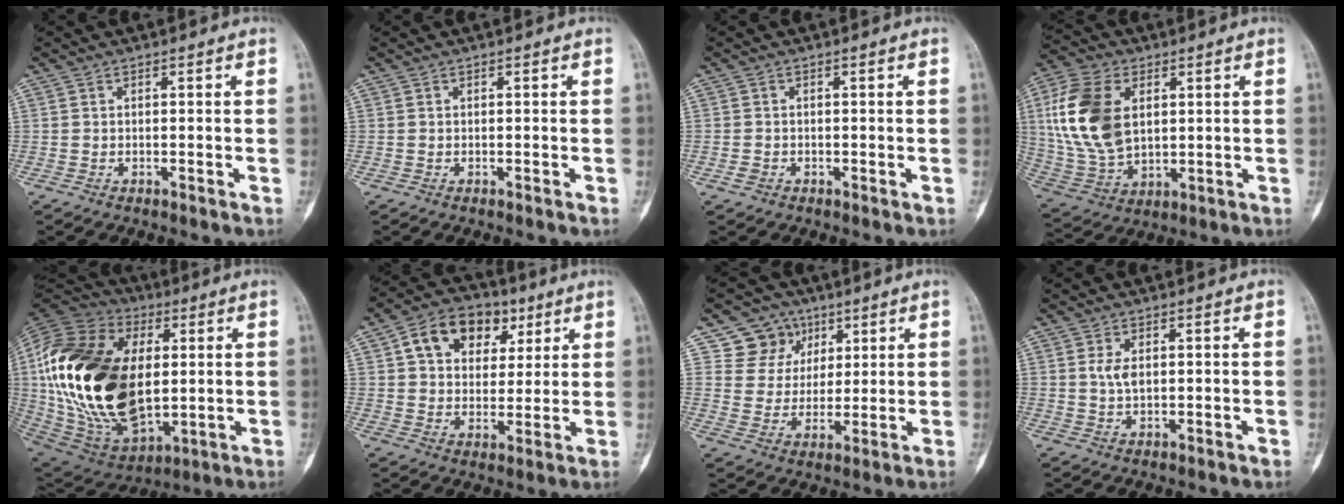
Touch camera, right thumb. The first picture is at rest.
{"total": 0.0}
{"total": 1.1, "force": [-0.5, 0.9, 0.2], "torque": [-0.002, 0.005, -0.010]}
{"total": 17.3, "force": [3.8, 10.9, 12.8], "torque": [-0.259, -0.006, 0.080]}
{"total": 34.2, "force": [2.7, 20.8, 27.1], "torque": [-0.540, -0.008, 0.064]}
{"total": 13.8, "force": [5.7, 9.9, 7.7], "torque": [-0.090, -0.001, 0.090]}
{"total": 9.8, "force": [5.0, 8.2, 1.7], "torque": [0.014, -0.023, 0.091]}
{"total": 2.8, "force": [0.6, 1.5, 2.2], "torque": [-0.040, -0.003, 0.014]}